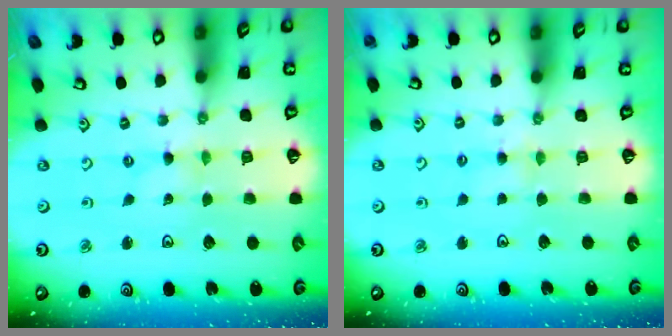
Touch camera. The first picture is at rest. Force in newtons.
{"total": 3.9, "press": 3.9, "slide": 0.5}